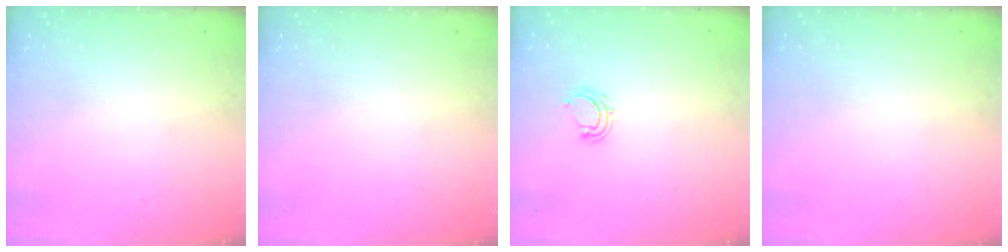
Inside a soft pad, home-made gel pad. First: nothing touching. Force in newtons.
{"total": 0.0}
{"total": 4.7, "press": 4.6, "slide": 0.3}
{"total": 0.0}